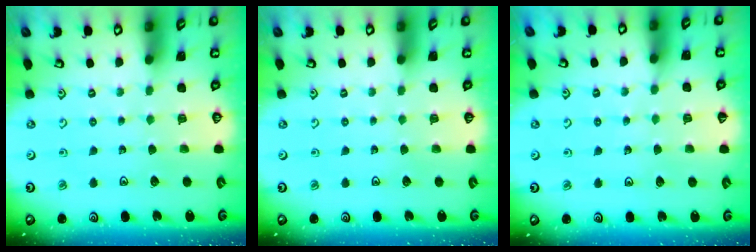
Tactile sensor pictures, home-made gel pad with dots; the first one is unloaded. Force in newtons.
{"total": 0.0}
{"total": 3.5, "press": 3.5, "slide": 0.4}